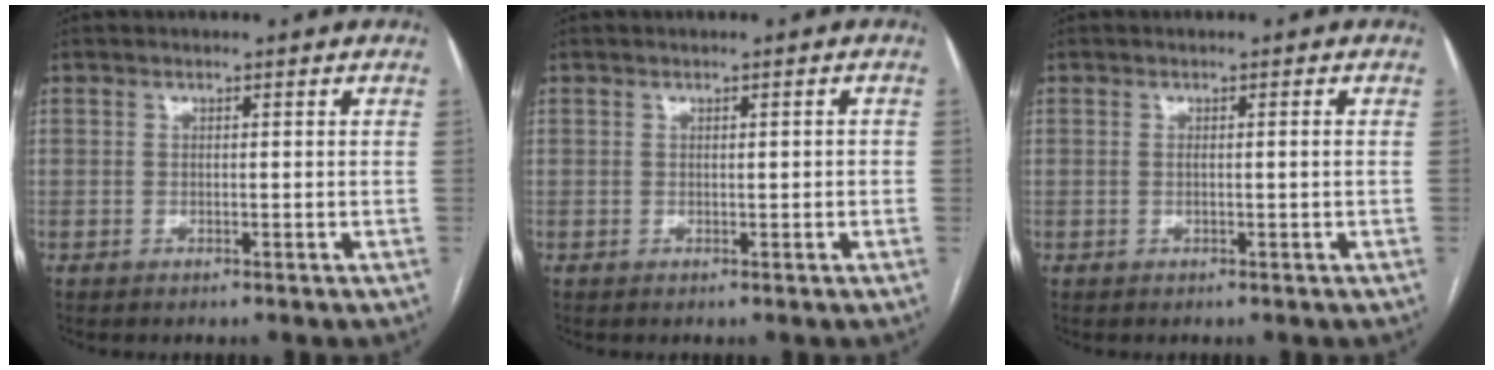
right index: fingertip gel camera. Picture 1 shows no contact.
{"total": 1.0, "force": [0.0, 0.3, 0.9], "torque": [-0.011, 0.001, 0.002]}
{"total": 1.1, "force": [-0.2, -0.2, 1.1], "torque": [-0.022, 0.000, 0.000]}